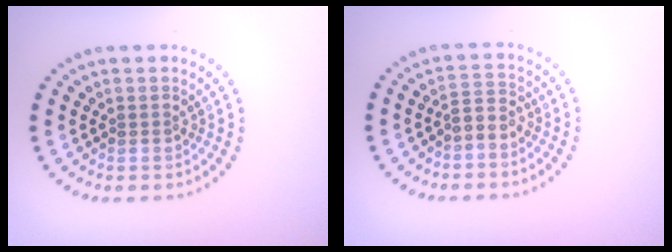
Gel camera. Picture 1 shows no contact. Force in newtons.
{"total": 2.0, "press": 1.4, "slide": 1.4}